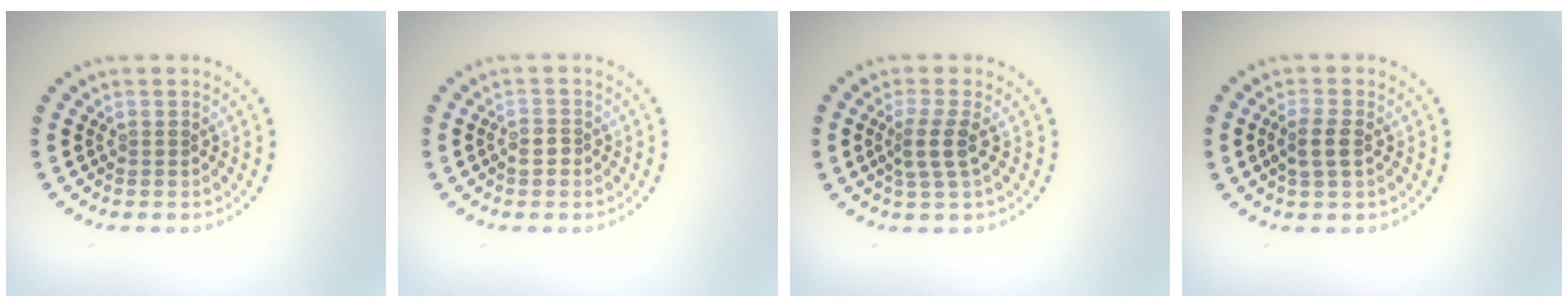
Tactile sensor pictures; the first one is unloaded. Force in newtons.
{"total": 1.3, "press": 1.2, "slide": 0.6}
{"total": 2.3, "press": 1.8, "slide": 1.5}
{"total": 2.0, "press": 1.9, "slide": 0.6}